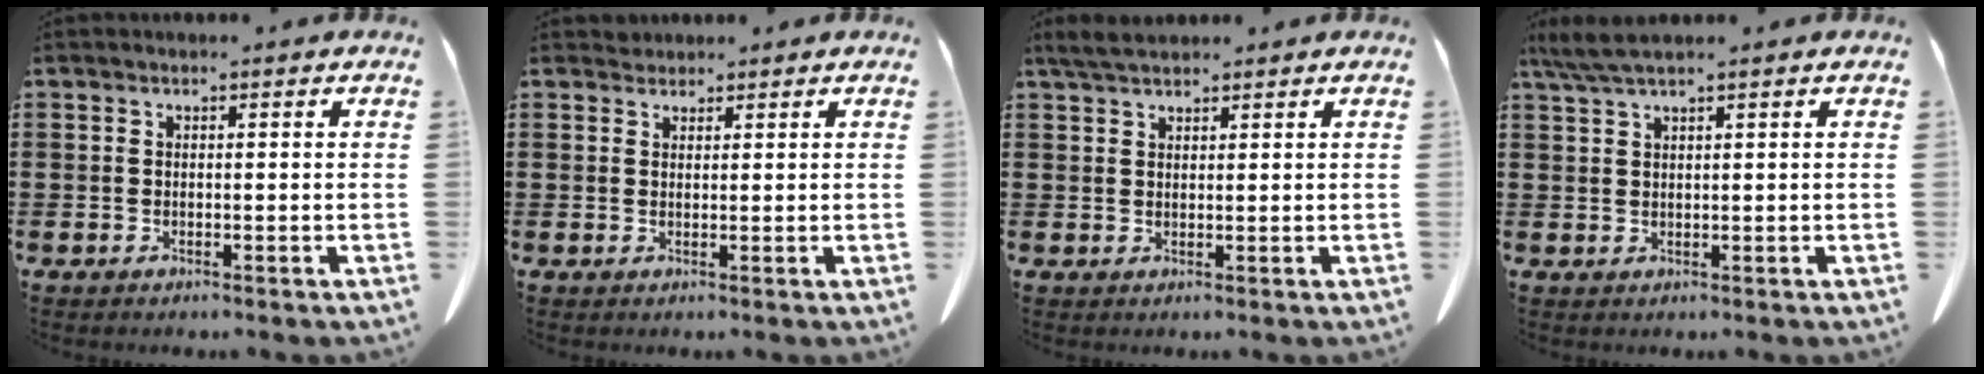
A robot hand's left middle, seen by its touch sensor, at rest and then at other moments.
{"total": 1.7, "force": [1.6, 0.5, 0.0], "torque": [-0.004, 0.001, 0.034]}
{"total": 3.1, "force": [2.6, 0.7, 1.5], "torque": [-0.037, 0.000, 0.051]}
{"total": 3.3, "force": [2.5, 0.0, 2.2], "torque": [-0.047, -0.003, 0.048]}